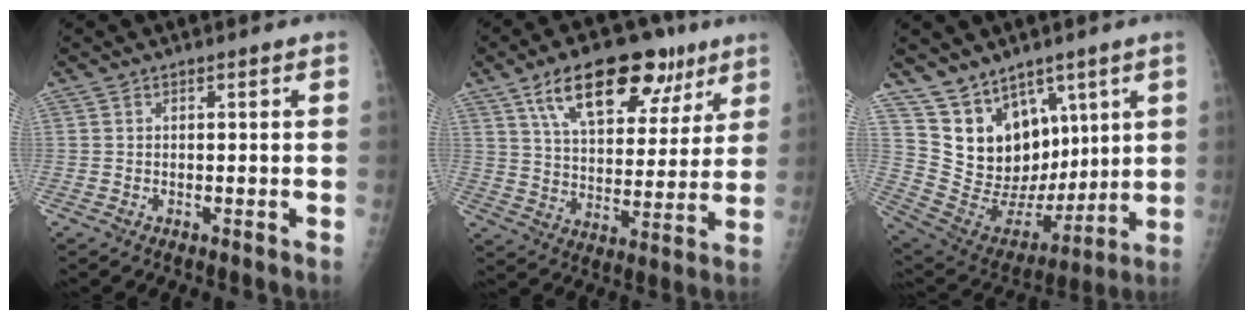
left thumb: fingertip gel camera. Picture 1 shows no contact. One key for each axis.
{"total": 20.3, "fx": 11.4, "fy": 10.0, "fz": 13.5, "tx": -0.171, "ty": -0.021, "tz": 0.186}
{"total": 16.5, "fx": 8.8, "fy": 10.9, "fz": 8.6, "tx": -0.104, "ty": -0.042, "tz": 0.190}